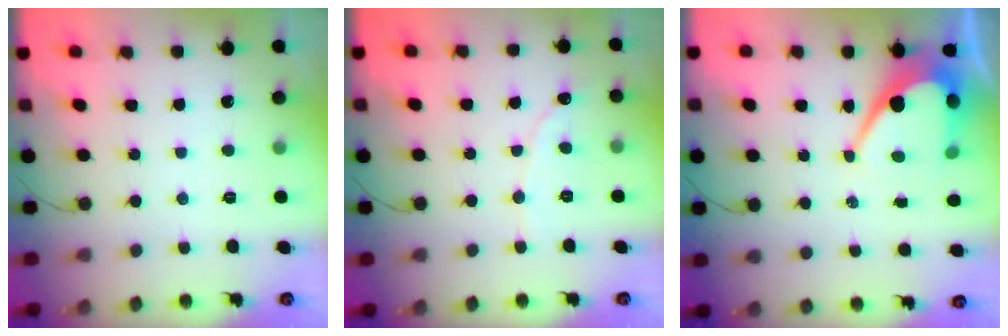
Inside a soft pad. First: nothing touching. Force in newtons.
{"total": 2.2, "press": 2.2, "slide": 0.2}
{"total": 11.5, "press": 11.4, "slide": 0.9}